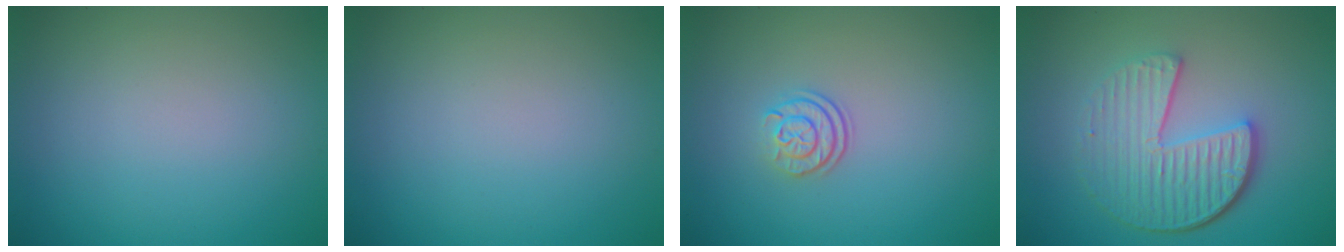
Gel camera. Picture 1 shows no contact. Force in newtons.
{"total": 0.0}
{"total": 2.4, "press": 1.8, "slide": 1.5}
{"total": 6.1, "press": 4.3, "slide": 4.3}